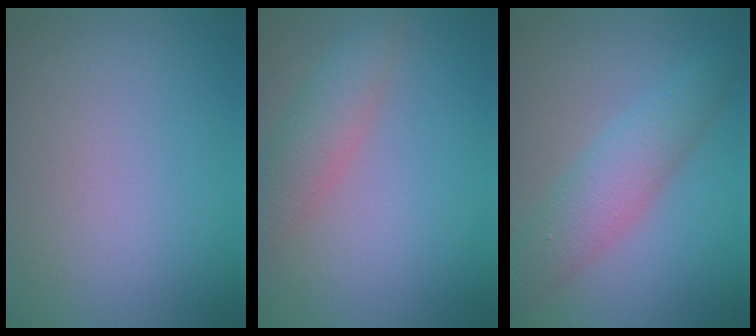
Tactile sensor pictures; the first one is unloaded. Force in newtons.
{"total": 3.8, "press": 3.8, "slide": 0.1}
{"total": 4.6, "press": 4.6, "slide": 0.1}